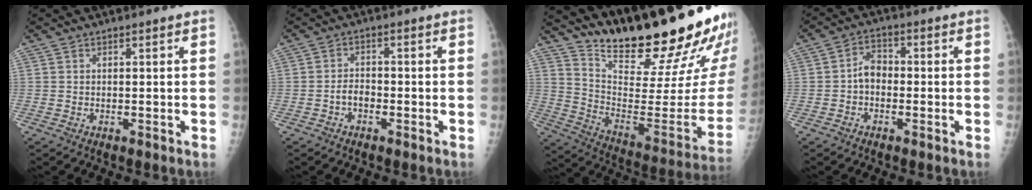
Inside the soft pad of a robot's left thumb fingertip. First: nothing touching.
{"total": 2.6, "force": [-1.2, 1.7, 1.6], "torque": [-0.019, 0.013, -0.025]}
{"total": 30.1, "force": [23.6, 5.6, 17.8], "torque": [-0.249, -0.155, 0.348]}
{"total": 4.3, "force": [-0.8, 3.3, 2.8], "torque": [-0.030, 0.018, -0.024]}